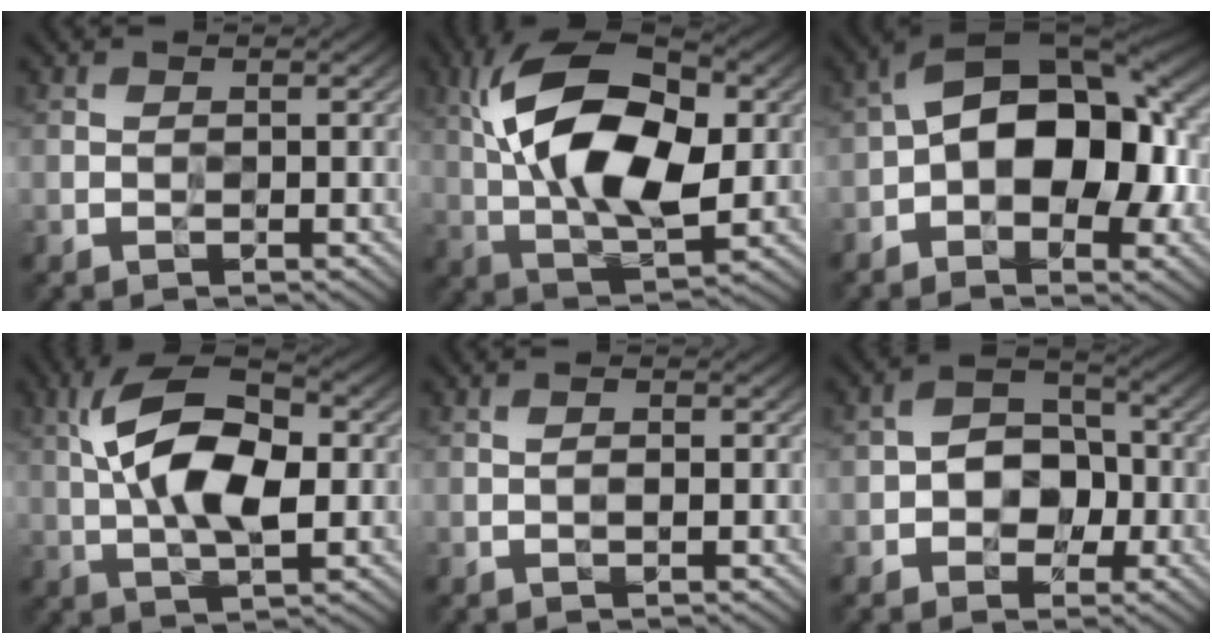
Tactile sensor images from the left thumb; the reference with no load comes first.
{"total": 15.8, "force": [2.2, 8.1, 13.4], "torque": [-0.250, 0.022, 0.024]}
{"total": 16.5, "force": [-0.8, 9.3, 13.7], "torque": [-0.207, 0.020, -0.029]}
{"total": 11.6, "force": [1.0, 5.4, 10.3], "torque": [-0.191, 0.014, 0.013]}
{"total": 1.0, "force": [-0.1, 0.2, 1.0], "torque": [-0.017, 0.000, -0.003]}
{"total": 6.2, "force": [-1.4, 4.6, 3.9], "torque": [-0.046, 0.003, -0.039]}